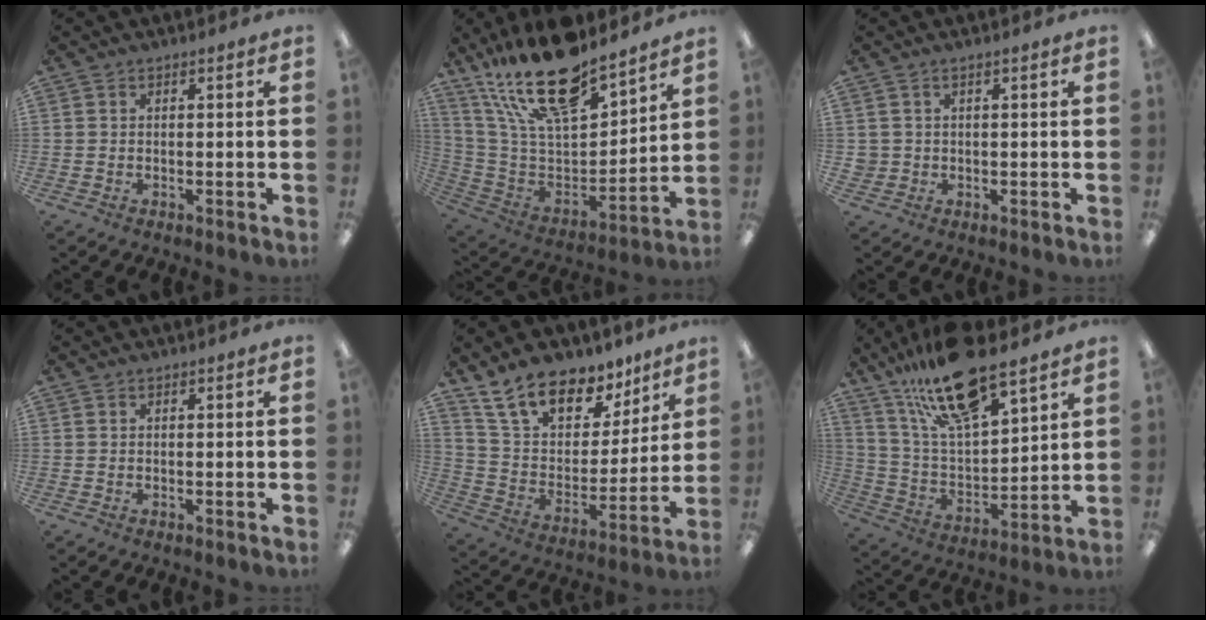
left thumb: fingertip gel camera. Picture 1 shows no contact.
{"total": 23.0, "force": [17.7, 8.0, 12.3], "torque": [-0.233, -0.107, 0.309]}
{"total": 2.1, "force": [0.6, 2.0, 0.5], "torque": [-0.013, 0.004, 0.009]}
{"total": 0.0}
{"total": 16.6, "force": [12.2, 8.9, 7.0], "torque": [-0.129, -0.077, 0.224]}
{"total": 19.9, "force": [14.8, 6.8, 11.4], "torque": [-0.213, -0.074, 0.257]}